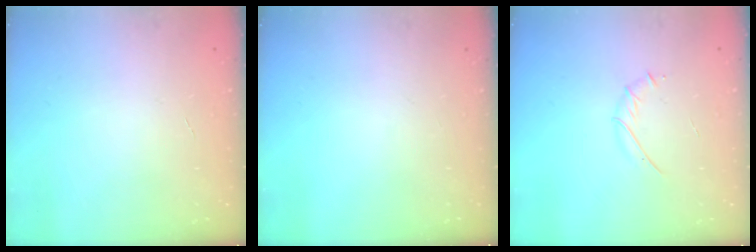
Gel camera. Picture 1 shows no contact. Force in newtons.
{"total": 0.0}
{"total": 3.8, "press": 3.7, "slide": 1.1}